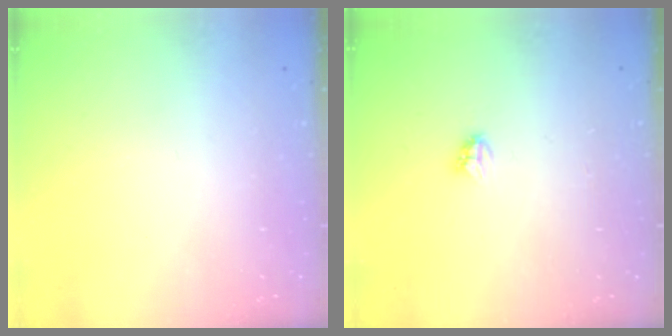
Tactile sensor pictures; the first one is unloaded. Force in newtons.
{"total": 2.7, "press": 2.7, "slide": 0.3}